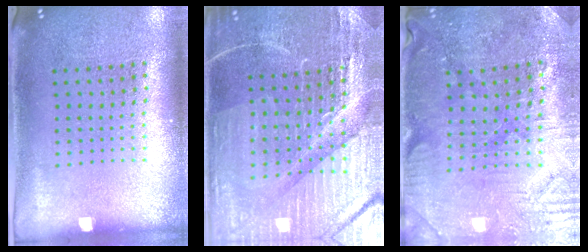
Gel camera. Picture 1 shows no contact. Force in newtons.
{"total": 4.3, "press": 4.2, "slide": 1.1}
{"total": 1.2, "press": 1.1, "slide": 0.4}